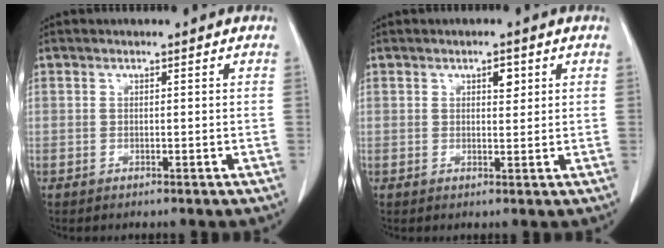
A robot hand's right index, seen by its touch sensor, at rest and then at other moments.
{"total": 2.1, "force": [0.9, 0.9, 1.6], "torque": [-0.022, -0.002, 0.014]}